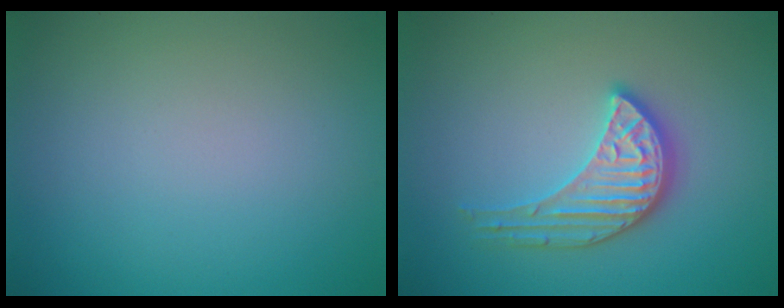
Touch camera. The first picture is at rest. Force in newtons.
{"total": 3.7, "press": 3.4, "slide": 1.5}